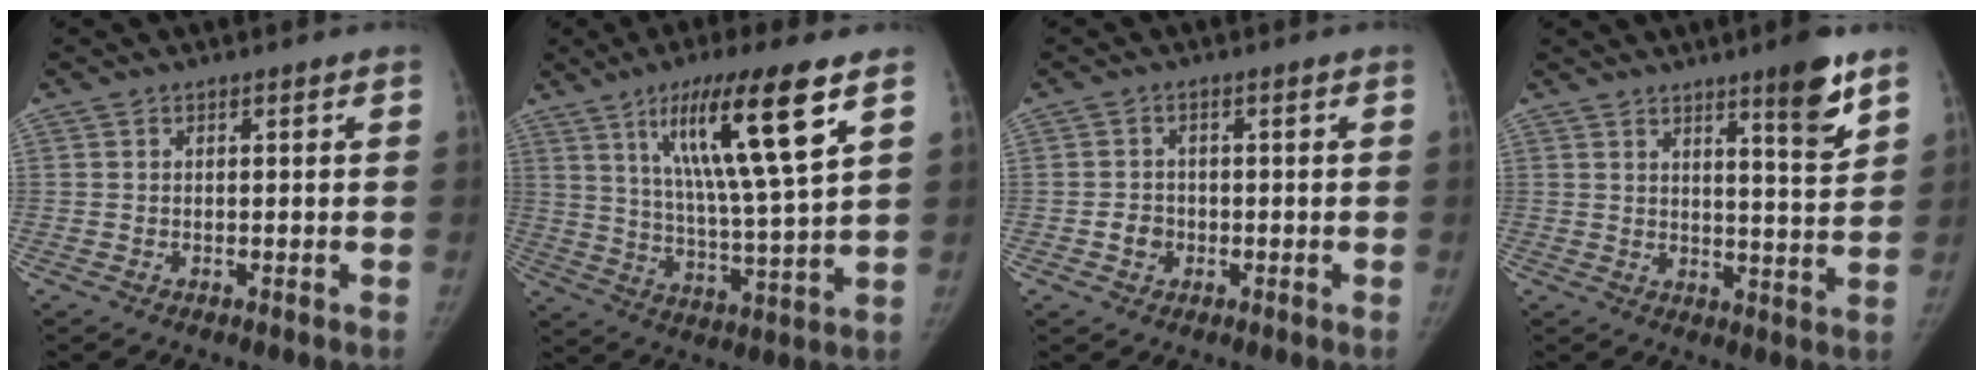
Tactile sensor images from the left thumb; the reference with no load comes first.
{"total": 17.8, "force": [8.6, 1.9, 15.5], "torque": [-0.262, -0.039, 0.150]}
{"total": 2.8, "force": [-0.8, 2.5, 1.0], "torque": [-0.005, 0.008, -0.014]}
{"total": 8.7, "force": [5.6, 0.9, 6.7], "torque": [-0.083, -0.040, 0.078]}